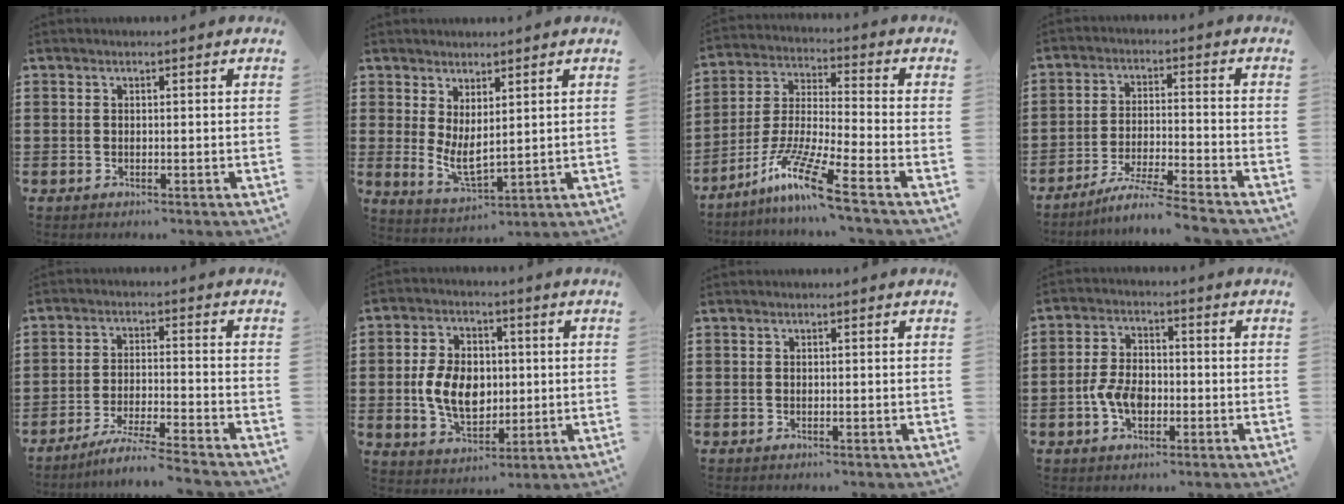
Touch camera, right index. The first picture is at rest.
{"total": 4.5, "force": [1.4, 2.0, 3.8], "torque": [-0.088, -0.007, 0.026]}
{"total": 10.8, "force": [-8.0, -0.3, 7.3], "torque": [-0.162, -0.011, -0.164]}
{"total": 5.9, "force": [-5.4, -0.8, 2.2], "torque": [-0.048, -0.017, -0.108]}
{"total": 5.2, "force": [-4.9, -0.8, 1.7], "torque": [-0.034, -0.016, -0.096]}
{"total": 8.5, "force": [-0.2, 6.0, 6.1], "torque": [-0.132, 0.010, -0.007]}
{"total": 0.0}
{"total": 5.5, "force": [-1.5, 3.5, 4.0], "torque": [-0.093, 0.005, -0.033]}